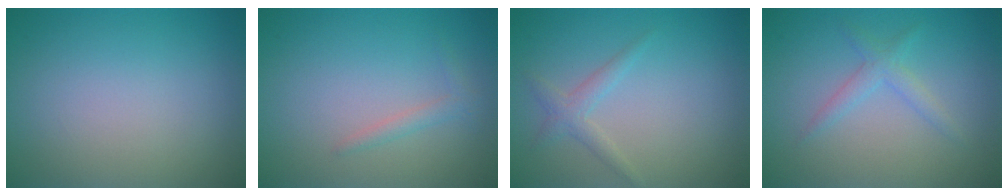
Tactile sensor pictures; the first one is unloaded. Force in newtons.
{"total": 1.1, "press": 1.1, "slide": 0.0}
{"total": 1.6, "press": 1.6, "slide": 0.1}
{"total": 1.7, "press": 1.7, "slide": 0.1}